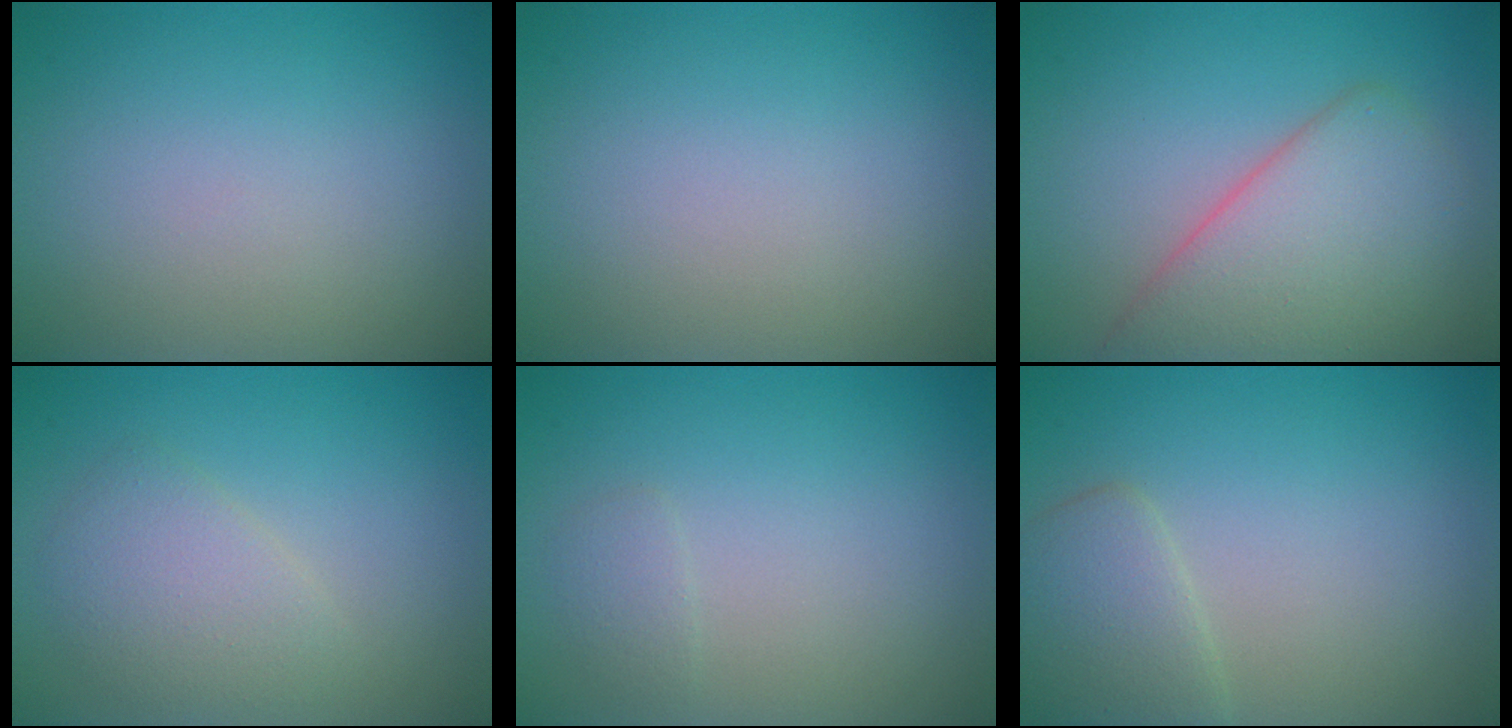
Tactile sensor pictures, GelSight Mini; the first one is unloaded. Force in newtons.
{"total": 0.0}
{"total": 6.4, "press": 6.4, "slide": 0.4}
{"total": 2.9, "press": 2.9, "slide": 0.1}
{"total": 0.9, "press": 0.9, "slide": 0.0}
{"total": 2.9, "press": 2.9, "slide": 0.2}